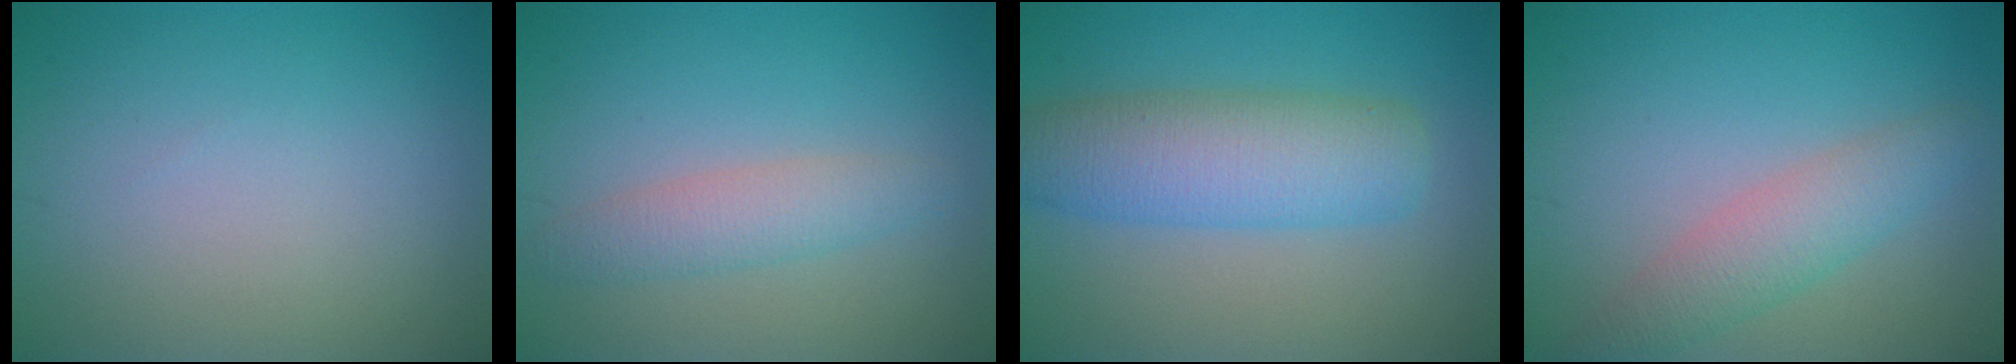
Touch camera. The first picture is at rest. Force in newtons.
{"total": 2.8, "press": 2.8, "slide": 0.1}
{"total": 6.5, "press": 6.5, "slide": 0.2}
{"total": 3.5, "press": 3.5, "slide": 0.2}